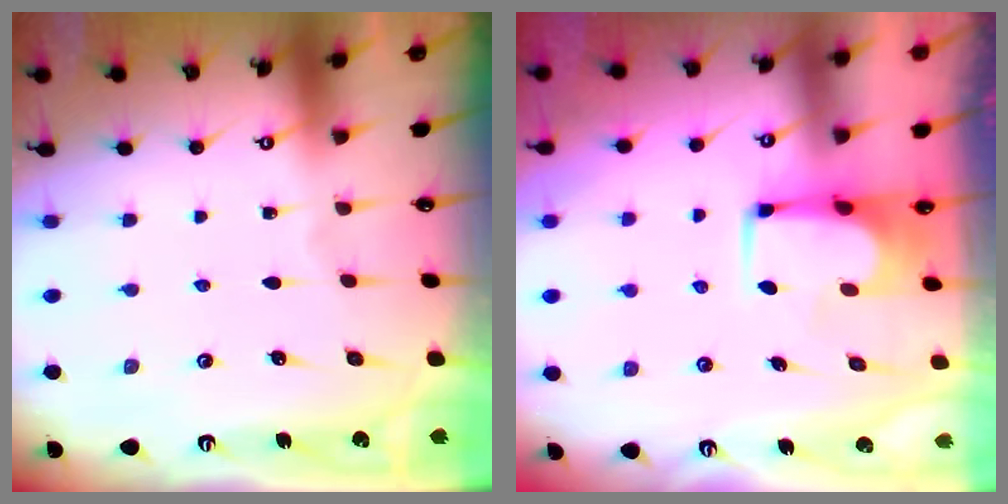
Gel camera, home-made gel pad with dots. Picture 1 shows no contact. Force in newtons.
{"total": 1.6, "press": 1.5, "slide": 0.3}